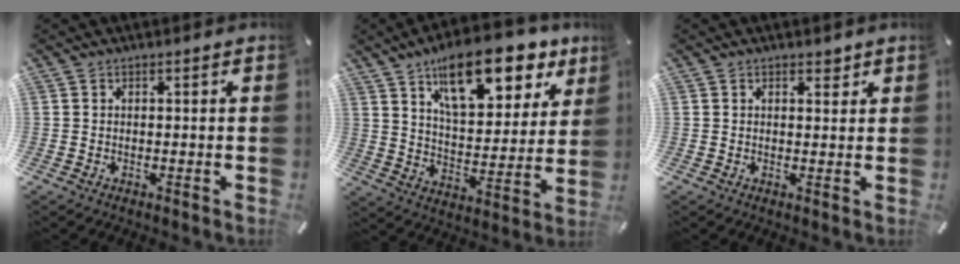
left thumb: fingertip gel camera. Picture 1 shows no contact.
{"total": 17.8, "force": [12.0, 8.1, 10.4], "torque": [-0.147, -0.070, 0.203]}
{"total": 1.8, "force": [1.1, 1.2, 0.9], "torque": [-0.002, -0.003, 0.016]}